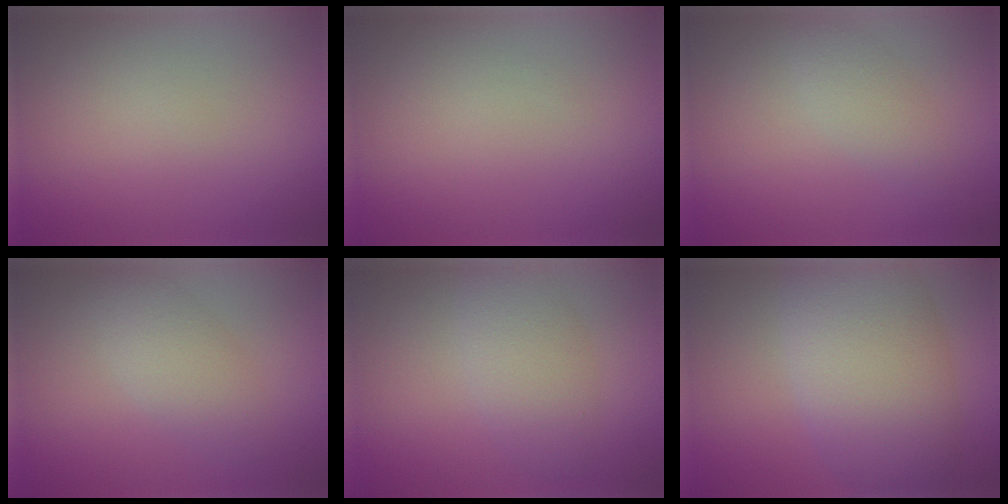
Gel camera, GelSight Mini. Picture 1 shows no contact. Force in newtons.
{"total": 0.0}
{"total": 1.9, "press": 1.9, "slide": 0.1}
{"total": 2.9, "press": 2.9, "slide": 0.1}
{"total": 3.7, "press": 3.7, "slide": 0.2}
{"total": 9.8, "press": 9.8, "slide": 0.3}